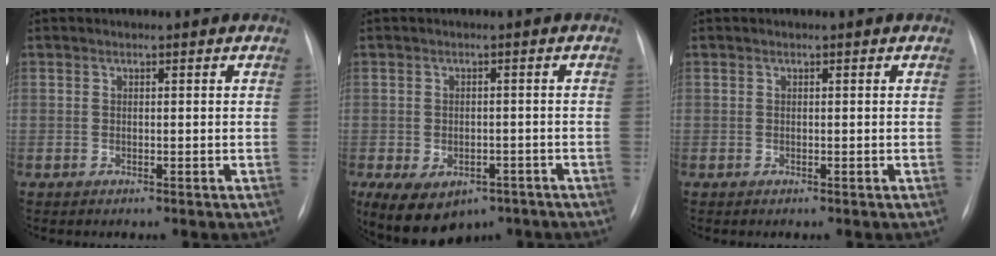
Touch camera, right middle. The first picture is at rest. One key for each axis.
{"total": 10.7, "fx": -6.5, "fy": 6.7, "fz": 5.3, "tx": -0.100, "ty": 0.007, "tz": -0.087}
{"total": 0.0}